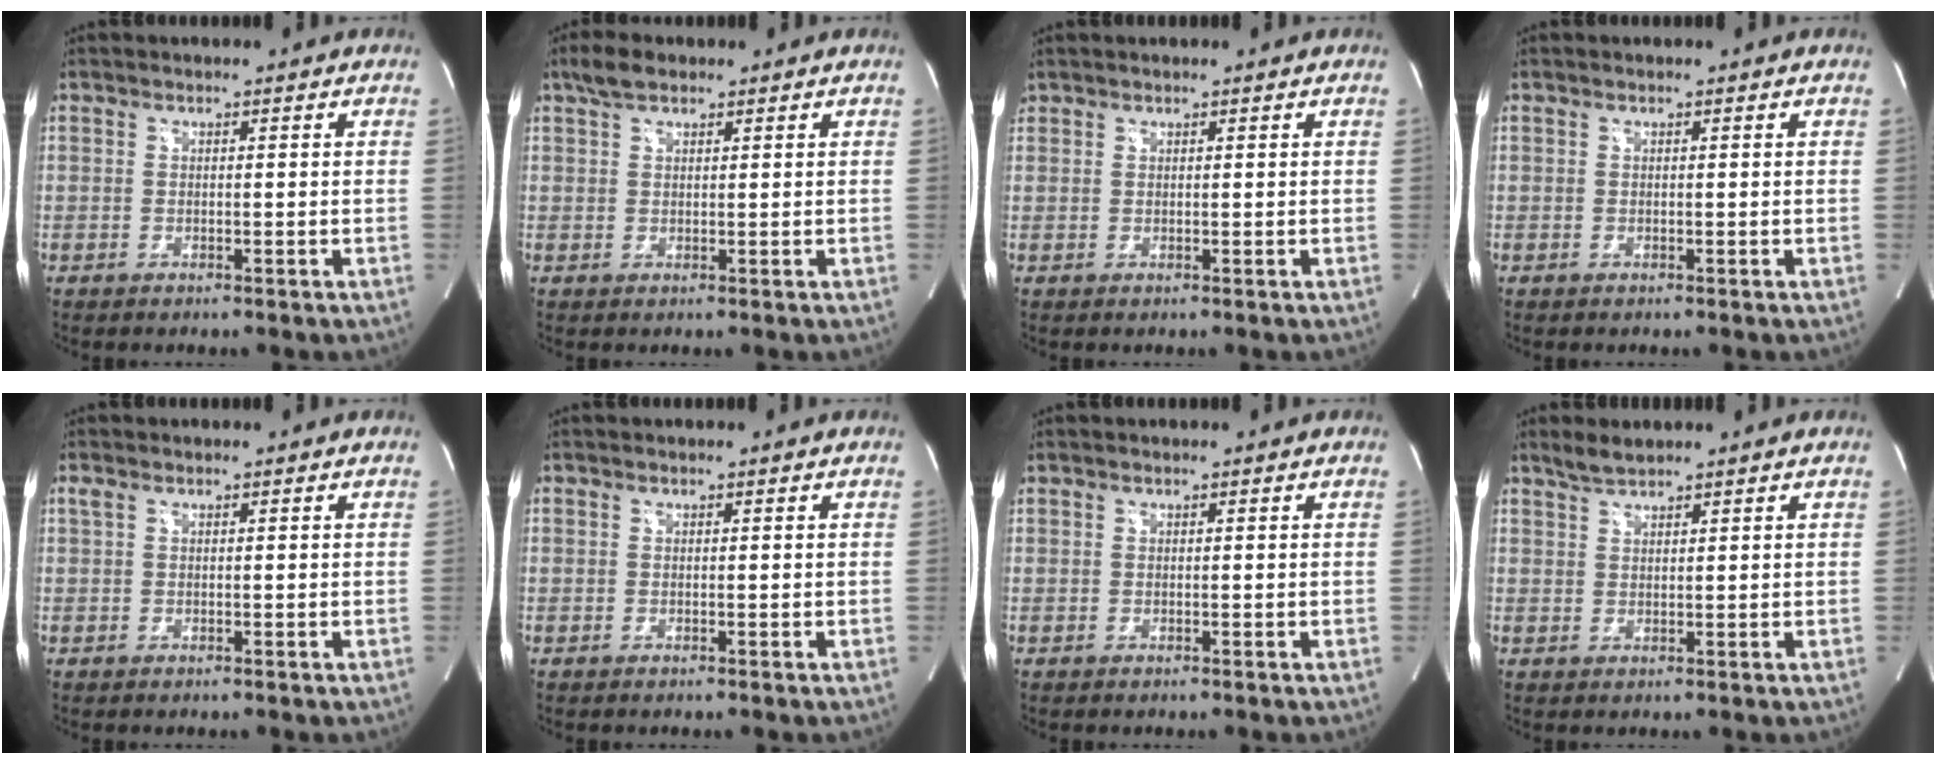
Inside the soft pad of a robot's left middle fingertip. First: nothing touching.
{"total": 3.2, "force": [2.4, 1.4, 1.7], "torque": [-0.042, 0.011, 0.046]}
{"total": 0.7, "force": [0.6, 0.2, 0.0], "torque": [-0.004, 0.010, 0.015]}
{"total": 0.0}
{"total": 0.8, "force": [0.5, 0.2, 0.5], "torque": [-0.022, 0.011, 0.011]}
{"total": 0.0}
{"total": 0.0}
{"total": 2.4, "force": [2.3, 0.2, 0.8], "torque": [-0.025, 0.005, 0.047]}